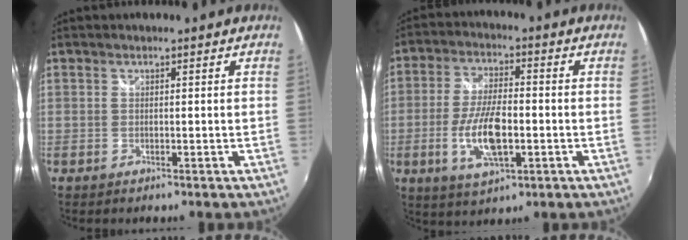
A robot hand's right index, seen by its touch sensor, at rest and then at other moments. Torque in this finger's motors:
{"motor_torque": [2.14, 0.00, 1.04, 0.21]}